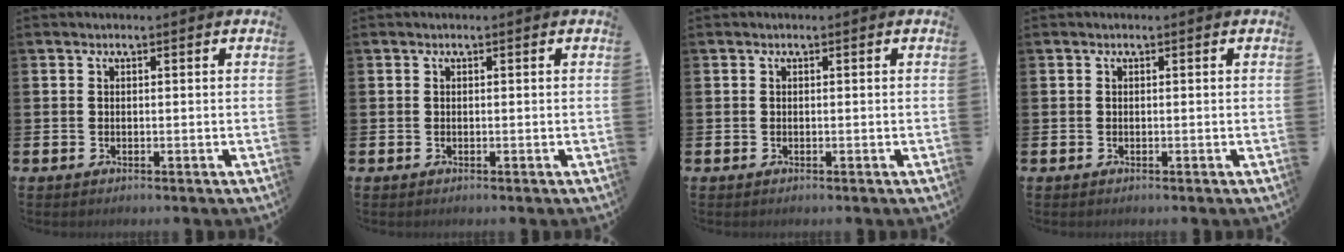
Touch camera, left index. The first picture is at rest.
{"total": 0.0}
{"total": 0.0}
{"total": 0.0}